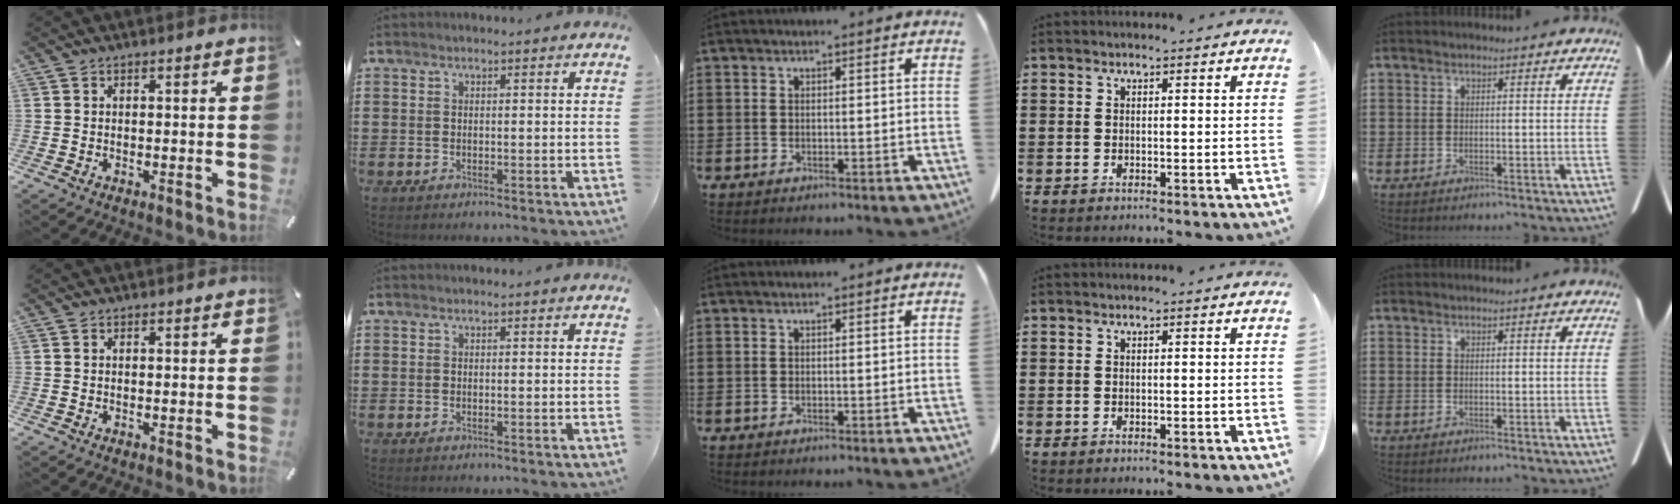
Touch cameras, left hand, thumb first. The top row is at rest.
{}